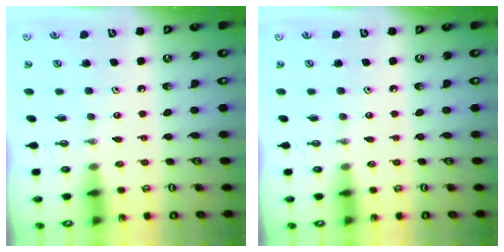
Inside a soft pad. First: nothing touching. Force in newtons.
{"total": 0.0}